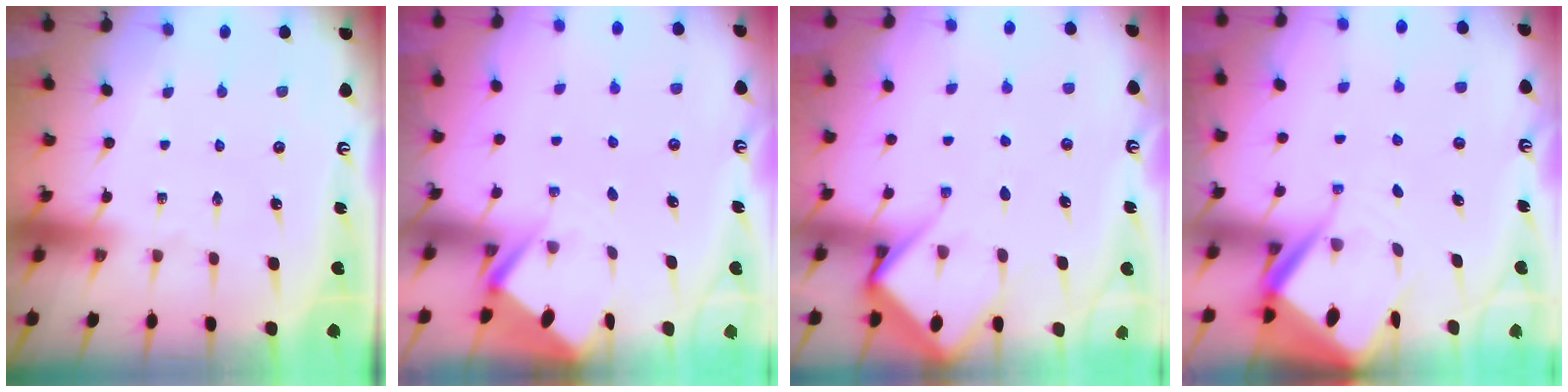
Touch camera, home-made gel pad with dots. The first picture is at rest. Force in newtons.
{"total": 2.7, "press": 2.7, "slide": 0.4}
{"total": 9.2, "press": 9.2, "slide": 0.9}
{"total": 7.8, "press": 7.8, "slide": 0.5}